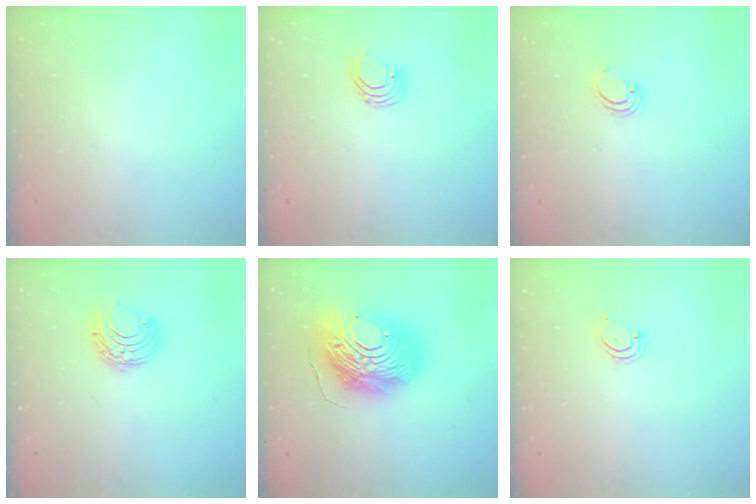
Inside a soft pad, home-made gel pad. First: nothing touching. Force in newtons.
{"total": 2.9, "press": 2.9, "slide": 0.3}
{"total": 2.6, "press": 2.6, "slide": 0.1}
{"total": 7.6, "press": 7.6, "slide": 0.6}
{"total": 18.2, "press": 18.1, "slide": 1.7}
{"total": 3.0, "press": 3.0, "slide": 0.2}